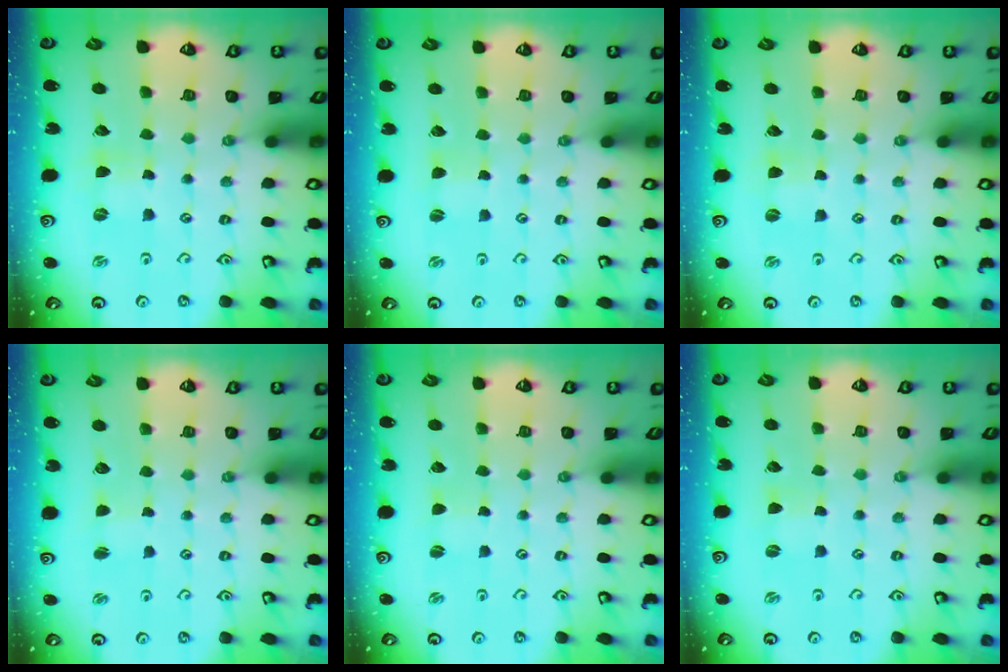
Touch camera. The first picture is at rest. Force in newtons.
{"total": 0.6, "press": 0.6, "slide": 0.0}
{"total": 1.9, "press": 1.9, "slide": 0.2}
{"total": 0.8, "press": 0.7, "slide": 0.3}
{"total": 0.0}
{"total": 0.0}